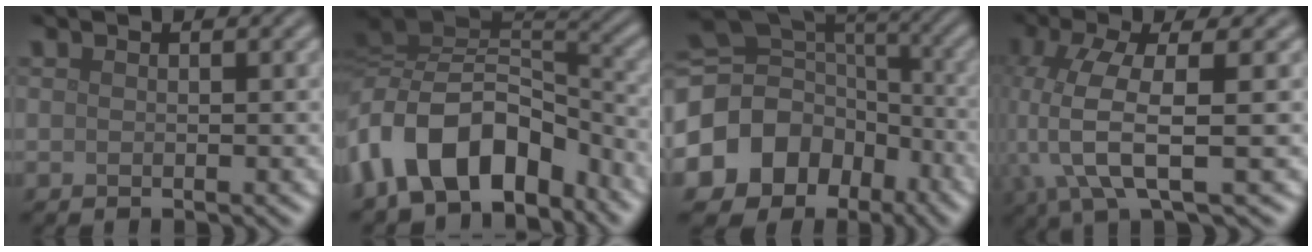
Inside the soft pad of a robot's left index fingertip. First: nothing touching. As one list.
[{"total": 12.5, "force": [-6.5, 7.6, 7.5], "torque": [-0.145, 0.013, -0.122]}, {"total": 14.4, "force": [-6.7, 11.7, 5.1], "torque": [-0.128, -0.017, -0.111]}, {"total": 7.3, "force": [-0.9, 2.2, 7.0], "torque": [-0.159, -0.001, -0.021]}]